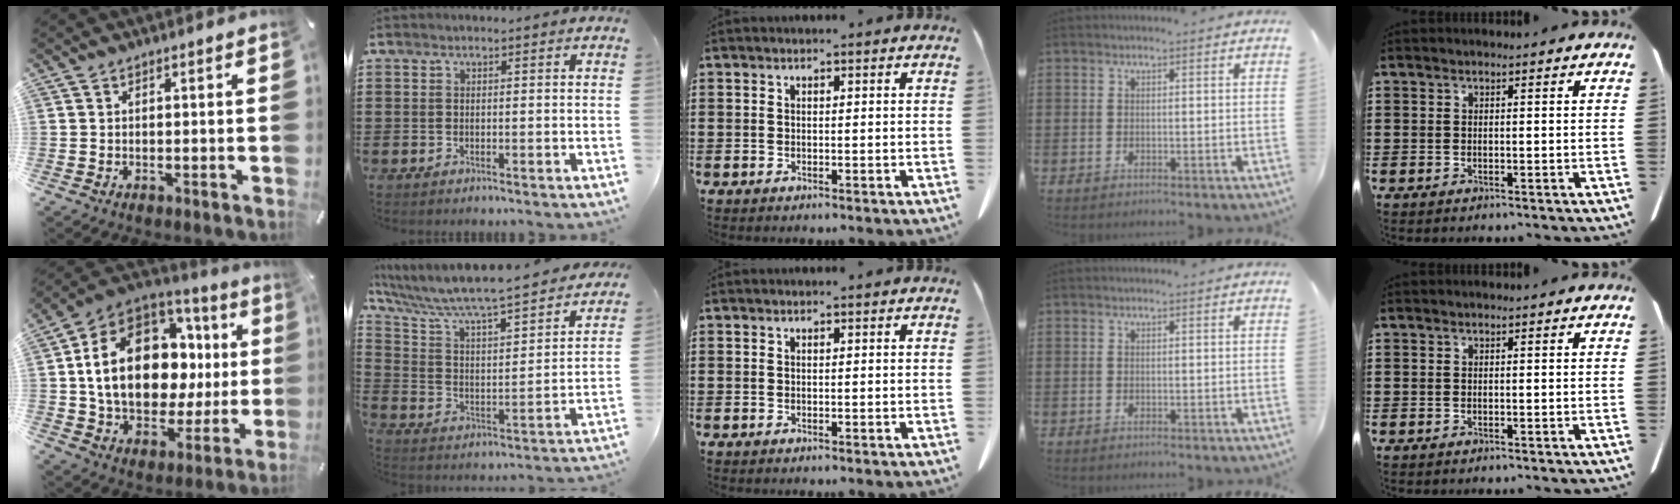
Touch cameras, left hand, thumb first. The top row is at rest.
{"thumb": {"total": 23.5, "force": [3.9, 15.8, 17.0], "torque": [-0.317, -0.019, 0.071]}, "index": {"total": 7.2, "force": [6.5, 0.6, 3.1], "torque": [-0.092, -0.057, 0.103]}}